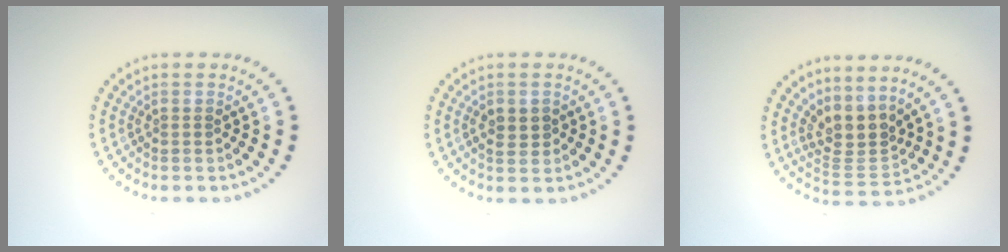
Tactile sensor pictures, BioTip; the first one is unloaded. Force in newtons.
{"total": 1.6, "press": 1.6, "slide": 0.1}
{"total": 3.5, "press": 2.6, "slide": 2.3}